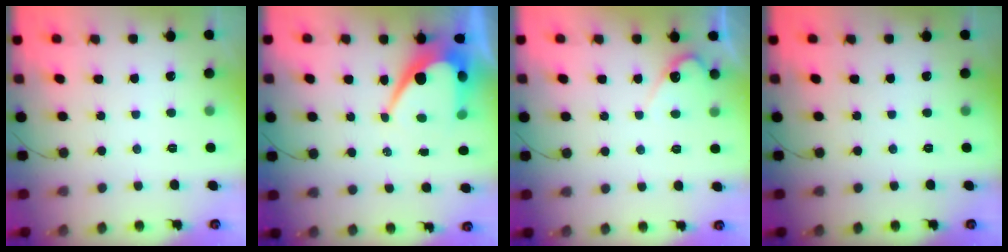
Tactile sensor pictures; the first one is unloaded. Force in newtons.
{"total": 11.0, "press": 11.0, "slide": 0.7}
{"total": 3.9, "press": 3.9, "slide": 0.3}
{"total": 0.0}